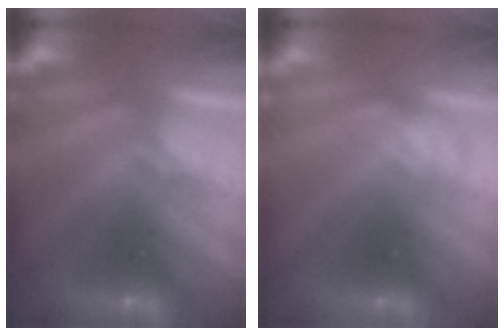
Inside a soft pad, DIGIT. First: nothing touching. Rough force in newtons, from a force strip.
{"total": 2.7}